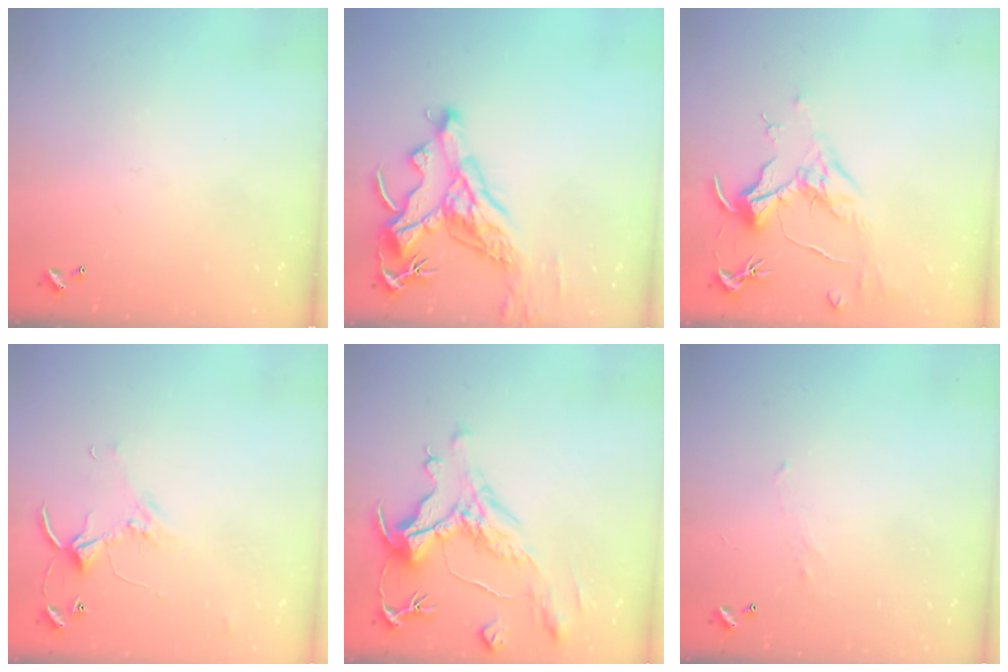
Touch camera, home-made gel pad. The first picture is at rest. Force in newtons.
{"total": 8.1, "press": 8.0, "slide": 1.4}
{"total": 1.6, "press": 1.4, "slide": 0.7}
{"total": 2.8, "press": 2.8, "slide": 0.4}
{"total": 1.9, "press": 0.8, "slide": 1.7}
{"total": 1.0, "press": 0.8, "slide": 0.5}